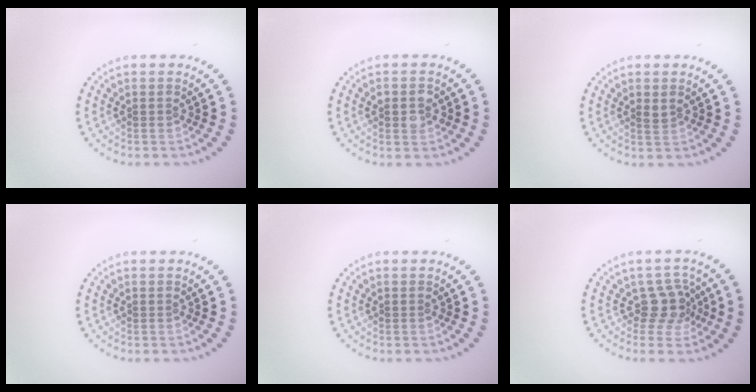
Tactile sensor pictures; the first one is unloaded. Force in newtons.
{"total": 2.5, "press": 2.5, "slide": 0.1}
{"total": 0.7, "press": 0.7, "slide": 0.1}
{"total": 0.0}
{"total": 0.0}
{"total": 2.6, "press": 2.0, "slide": 1.6}